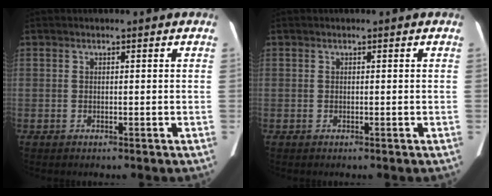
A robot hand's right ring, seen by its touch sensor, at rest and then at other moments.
{"total": 0.0}